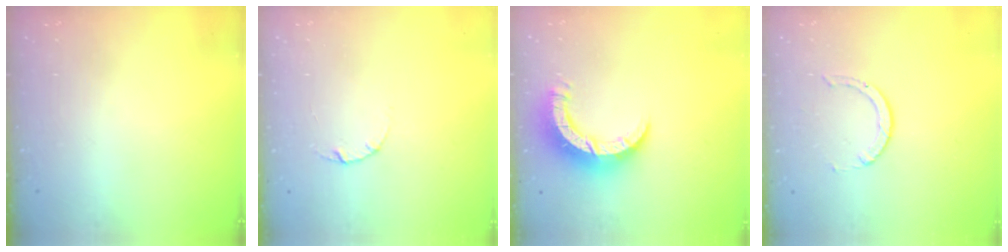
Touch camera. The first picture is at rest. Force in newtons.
{"total": 3.0, "press": 3.0, "slide": 0.4}
{"total": 9.6, "press": 9.5, "slide": 1.2}
{"total": 2.0, "press": 2.0, "slide": 0.2}